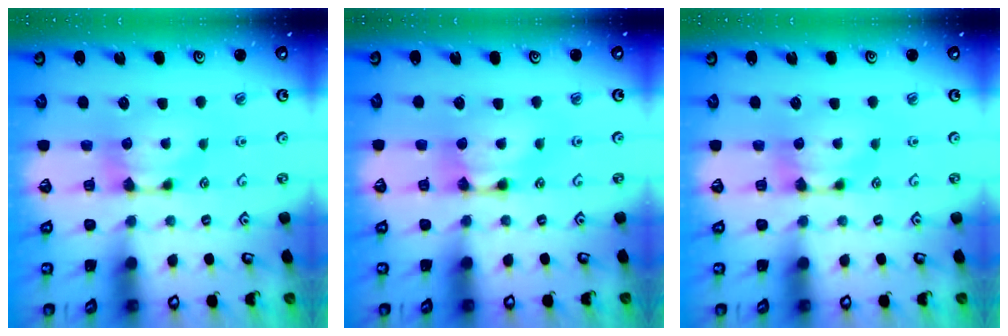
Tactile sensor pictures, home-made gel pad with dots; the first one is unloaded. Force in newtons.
{"total": 2.0, "press": 2.0, "slide": 0.1}
{"total": 0.0}